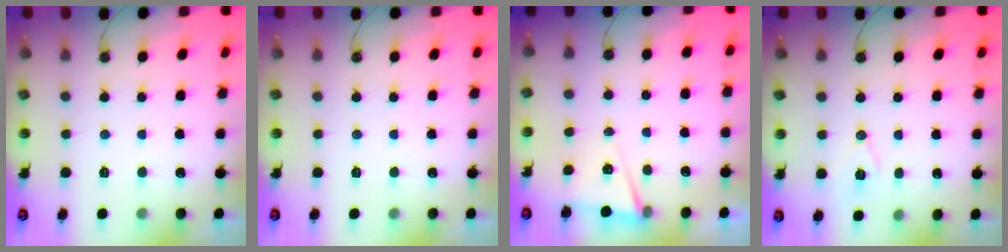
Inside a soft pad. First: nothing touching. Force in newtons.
{"total": 0.0}
{"total": 5.5, "press": 3.2, "slide": 4.5}
{"total": 7.5, "press": 6.6, "slide": 3.6}